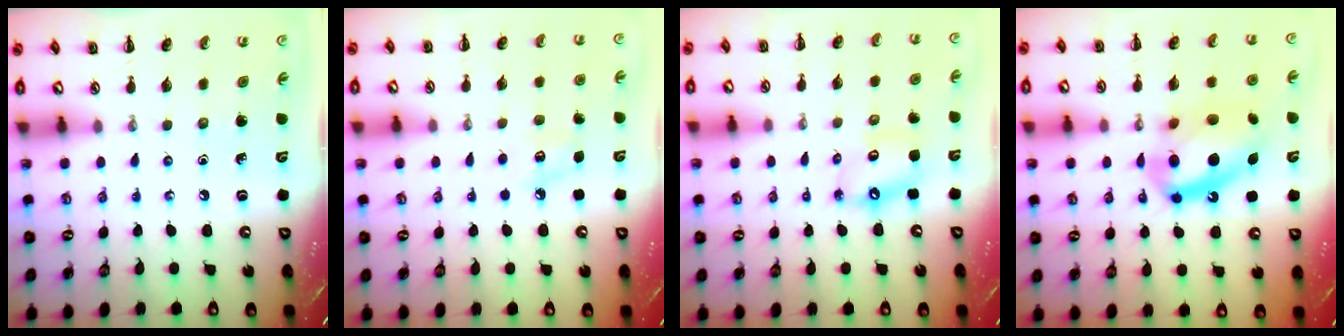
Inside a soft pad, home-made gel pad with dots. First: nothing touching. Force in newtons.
{"total": 7.6, "press": 7.3, "slide": 2.2}
{"total": 8.9, "press": 8.6, "slide": 2.1}
{"total": 16.0, "press": 15.6, "slide": 3.6}